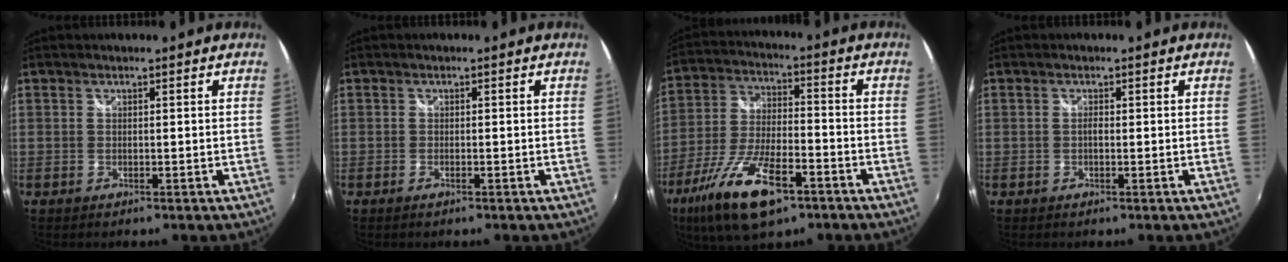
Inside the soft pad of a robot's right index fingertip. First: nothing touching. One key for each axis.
{"total": 0.7, "fx": -0.5, "fy": 0.3, "fz": 0.4, "tx": -0.008, "ty": -0.003, "tz": -0.012}
{"total": 17.2, "fx": -9.8, "fy": 6.4, "fz": 12.6, "tx": -0.265, "ty": -0.035, "tz": -0.180}
{"total": 0.7, "fx": -0.1, "fy": 0.4, "fz": 0.6, "tx": -0.010, "ty": 0.002, "tz": -0.004}